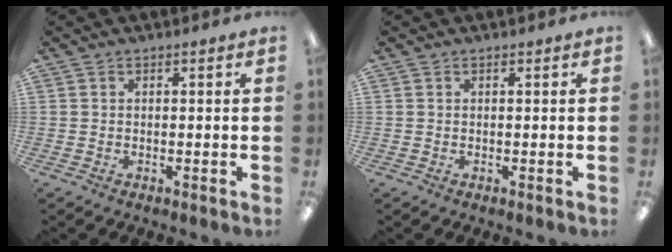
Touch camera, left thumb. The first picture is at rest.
{"total": 0.0}